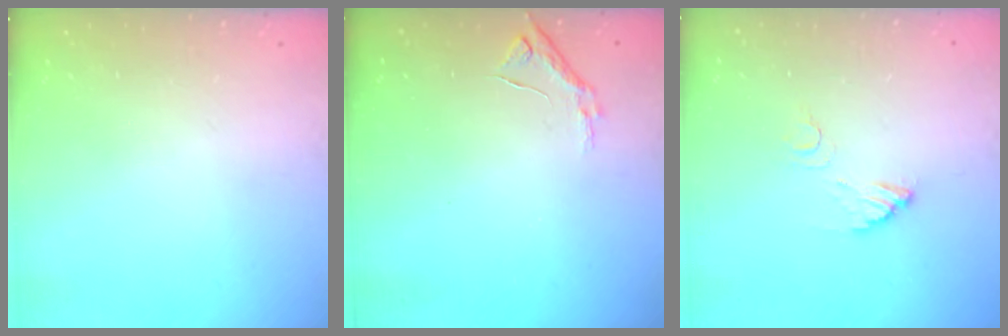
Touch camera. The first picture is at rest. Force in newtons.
{"total": 7.4, "press": 7.4, "slide": 0.5}
{"total": 4.6, "press": 4.5, "slide": 0.2}